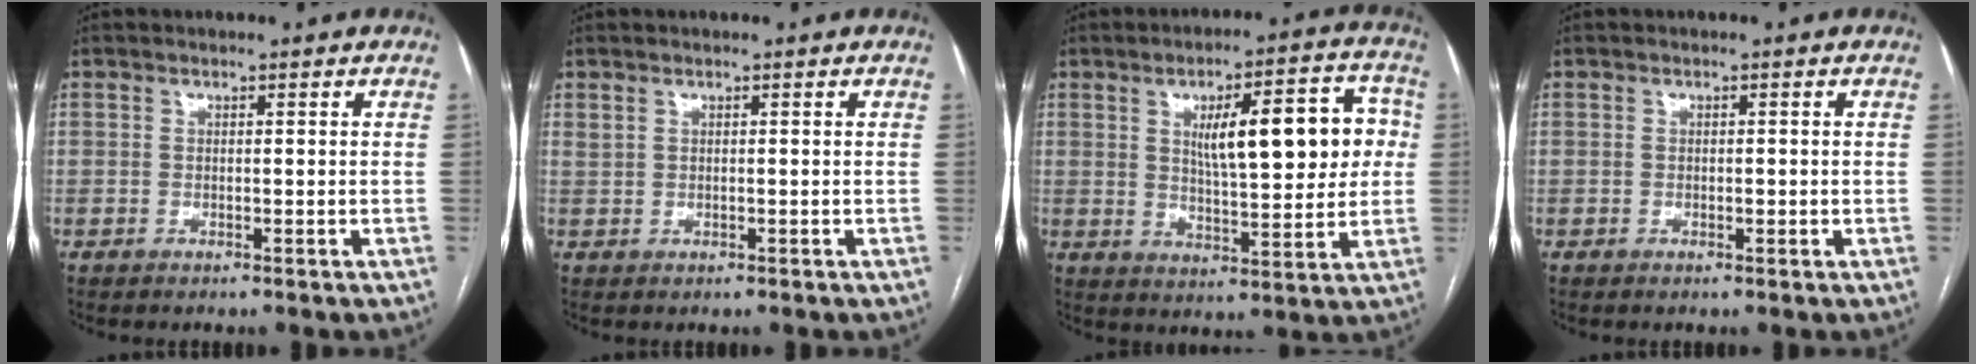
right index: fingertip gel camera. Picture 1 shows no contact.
{"total": 0.7, "force": [0.5, 0.2, 0.4], "torque": [-0.013, 0.004, 0.014]}
{"total": 14.3, "force": [2.8, 4.0, 13.5], "torque": [-0.185, 0.028, 0.045]}
{"total": 0.9, "force": [-0.1, 0.5, 0.7], "torque": [-0.011, 0.000, -0.001]}